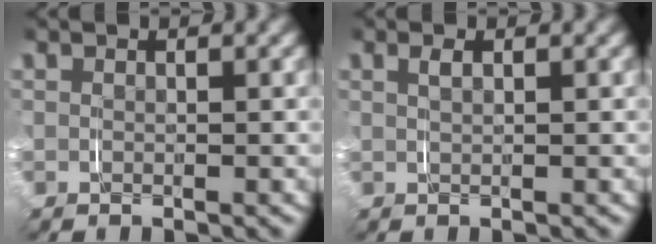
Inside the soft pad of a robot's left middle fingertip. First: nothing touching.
{"total": 0.7, "force": [0.3, 0.1, 0.7], "torque": [-0.012, 0.002, 0.008]}